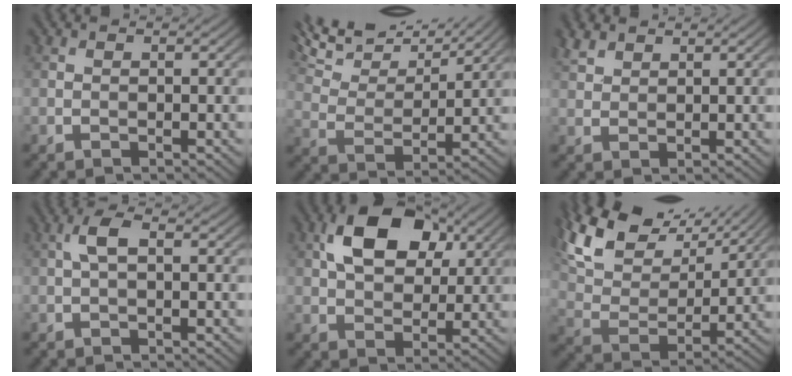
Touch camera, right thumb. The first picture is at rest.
{"total": 14.5, "force": [12.0, 3.7, 7.3], "torque": [-0.171, 0.008, 0.173]}
{"total": 2.9, "force": [2.2, 1.4, 1.2], "torque": [-0.031, 0.008, 0.050]}
{"total": 2.7, "force": [0.2, 0.9, 2.5], "torque": [-0.056, 0.014, 0.000]}
{"total": 10.9, "force": [4.0, 6.7, 7.6], "torque": [-0.144, 0.014, 0.065]}
{"total": 15.2, "force": [10.7, 6.8, 8.4], "torque": [-0.211, 0.027, 0.176]}